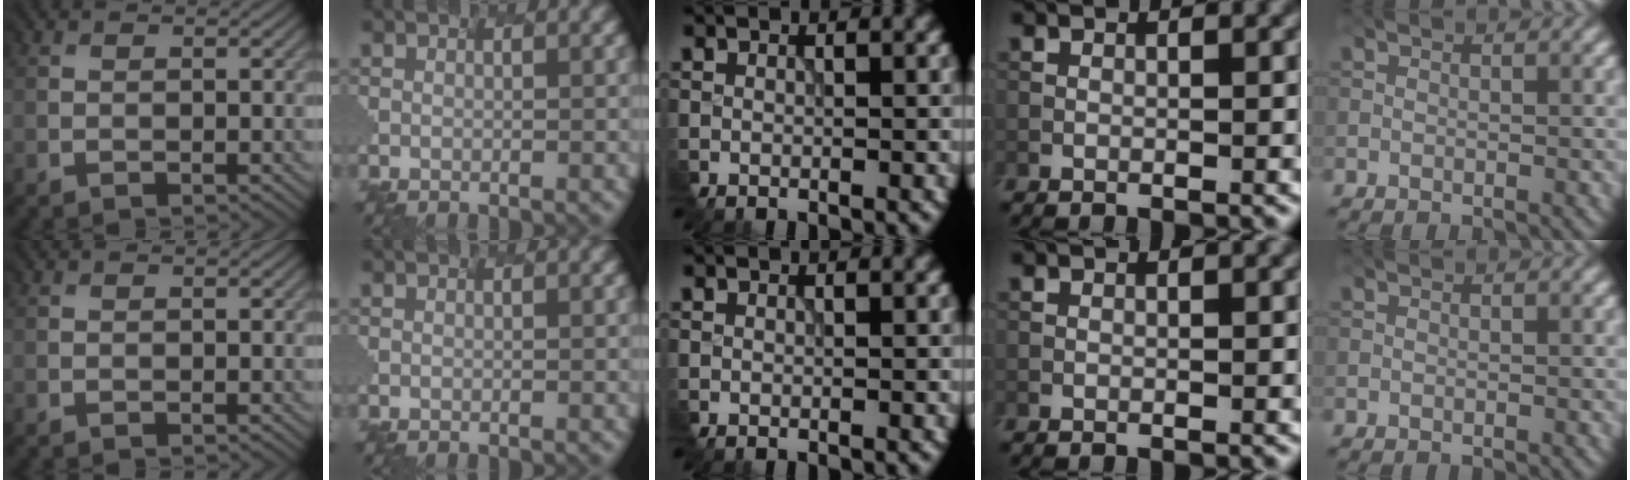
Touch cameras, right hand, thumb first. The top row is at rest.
{}